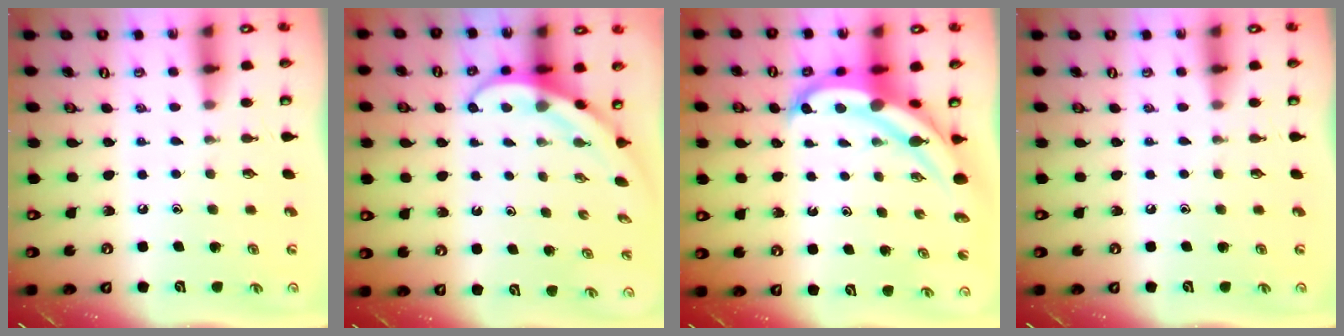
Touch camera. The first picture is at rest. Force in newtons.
{"total": 4.0, "press": 3.9, "slide": 0.4}
{"total": 7.3, "press": 7.3, "slide": 0.9}
{"total": 0.0}